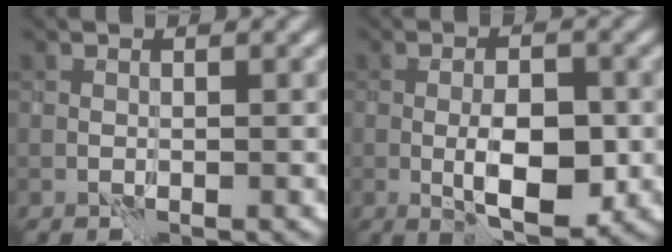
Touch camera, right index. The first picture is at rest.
{"total": 5.3, "force": [-1.1, 2.2, 4.7], "torque": [-0.076, -0.003, -0.016]}